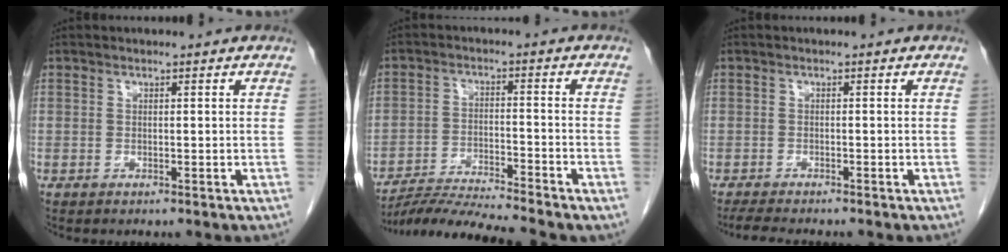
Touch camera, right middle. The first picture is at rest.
{"total": 9.8, "force": [-9.1, -1.6, 3.2], "torque": [-0.048, -0.016, -0.161]}
{"total": 4.8, "force": [-4.2, 0.4, 2.2], "torque": [-0.040, -0.017, -0.065]}